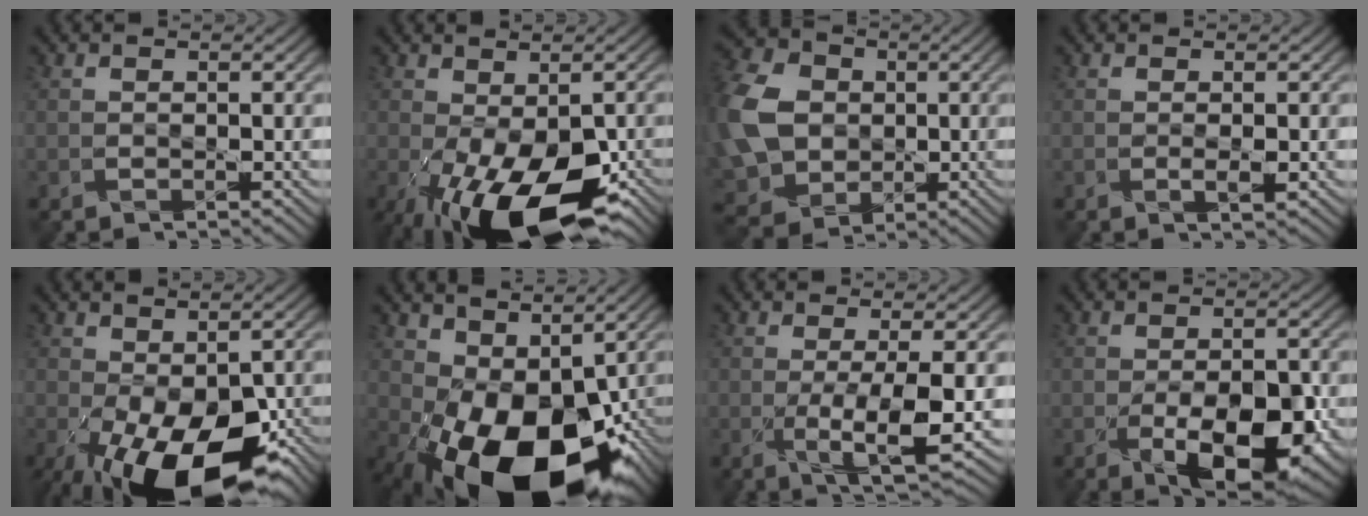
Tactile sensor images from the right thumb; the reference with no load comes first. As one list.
[{"total": 14.0, "force": [-6.0, 6.4, 11.0], "torque": [-0.193, -0.041, -0.088]}, {"total": 14.2, "force": [0.3, 11.4, 8.5], "torque": [-0.257, -0.009, 0.001]}, {"total": 1.1, "force": [-0.1, 0.2, 1.1], "torque": [-0.020, -0.003, -0.003]}, {"total": 15.6, "force": [-6.5, 7.6, 11.9], "torque": [-0.208, -0.052, -0.083]}, {"total": 16.9, "force": [-3.7, 9.7, 13.4], "torque": [-0.210, -0.029, -0.031]}, {"total": 6.1, "force": [-0.8, 1.2, 5.9], "torque": [-0.110, -0.004, -0.013]}, {"total": 10.0, "force": [-3.5, 4.5, 8.2], "torque": [-0.138, -0.017, -0.048]}]